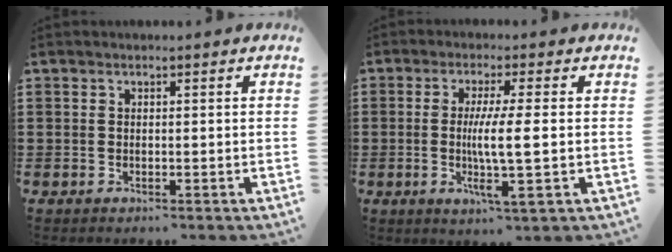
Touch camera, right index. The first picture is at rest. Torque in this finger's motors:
{"motor_torque": [1.61, -0.33, 0.66, 0.21]}